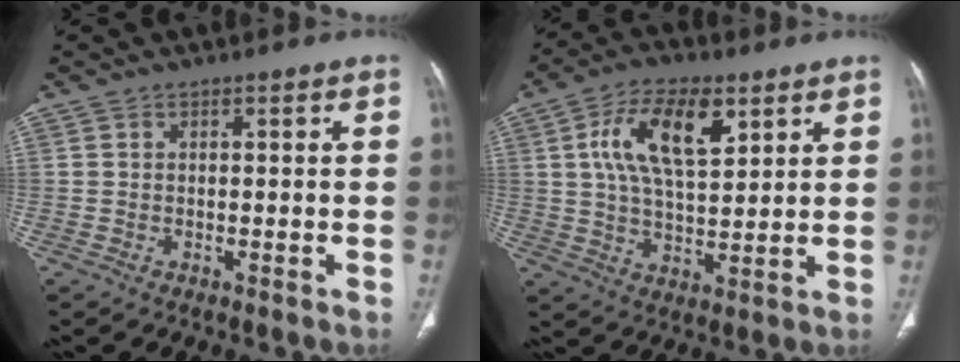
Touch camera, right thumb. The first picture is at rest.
{"total": 14.0, "force": [5.2, 6.8, 11.1], "torque": [-0.187, -0.006, 0.092]}